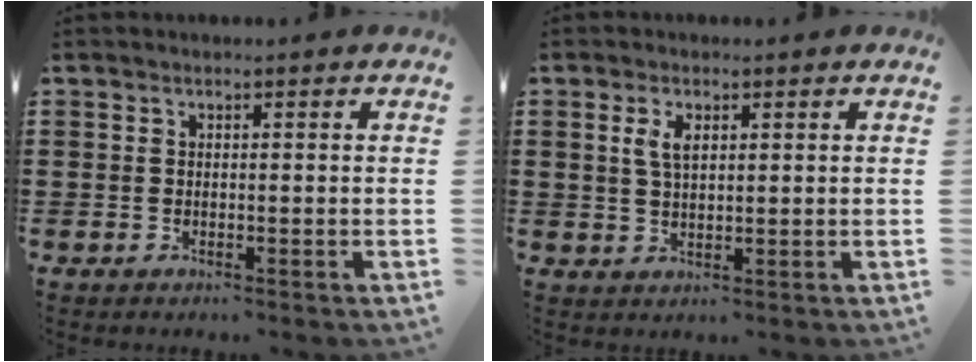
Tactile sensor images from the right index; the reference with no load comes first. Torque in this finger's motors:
{"motor_torque": [0.28, -0.02, 0.31, 0.07]}